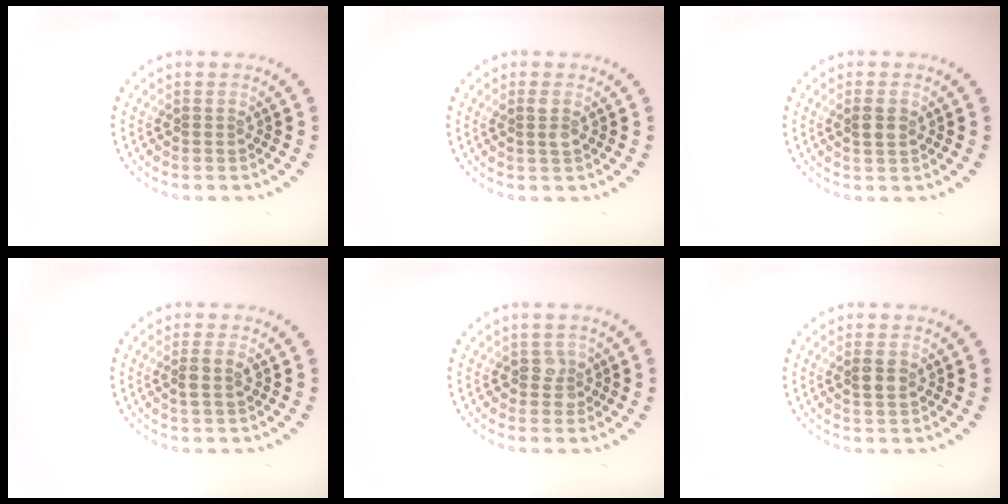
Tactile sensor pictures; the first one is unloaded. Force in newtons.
{"total": 1.2, "press": 1.1, "slide": 0.5}
{"total": 1.6, "press": 1.6, "slide": 0.3}
{"total": 1.6, "press": 1.4, "slide": 0.8}
{"total": 1.6, "press": 1.4, "slide": 0.9}
{"total": 1.6, "press": 1.6, "slide": 0.3}